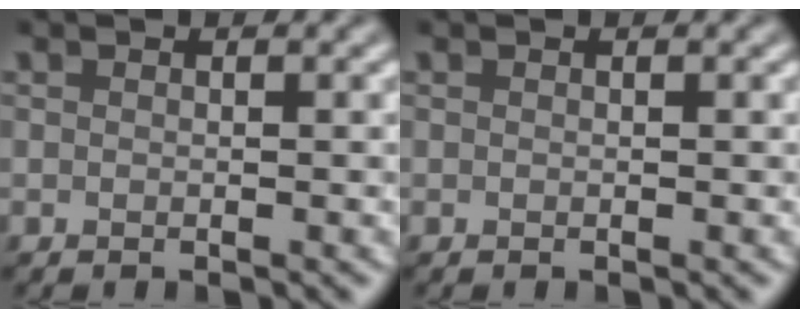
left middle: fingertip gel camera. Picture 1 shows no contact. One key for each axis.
{"total": 0.0}